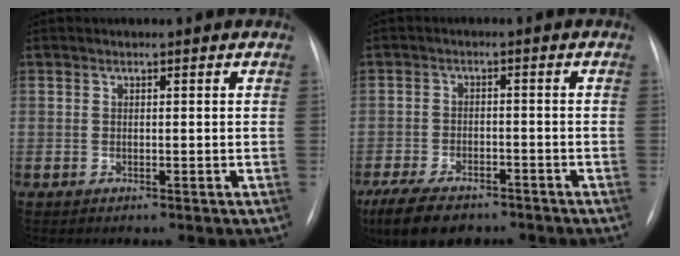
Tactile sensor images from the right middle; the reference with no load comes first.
{"total": 10.9, "force": [-8.1, 4.6, 5.6], "torque": [-0.109, -0.010, -0.125]}